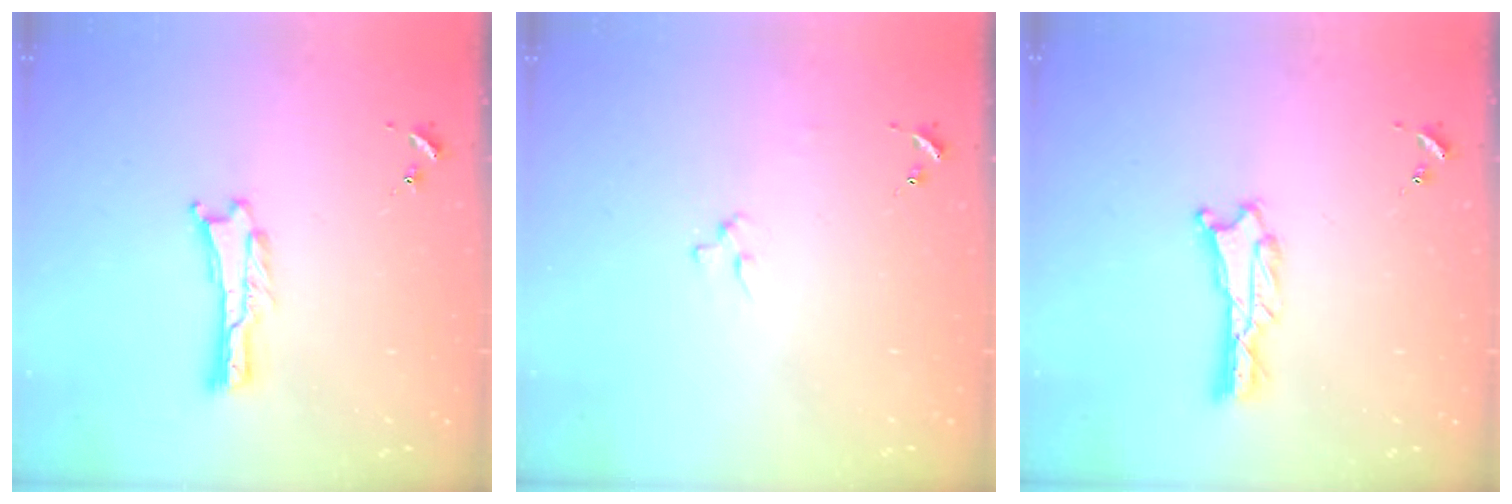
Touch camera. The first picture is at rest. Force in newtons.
{"total": 2.3, "press": 2.3, "slide": 0.3}
{"total": 0.9, "press": 0.9, "slide": 0.1}